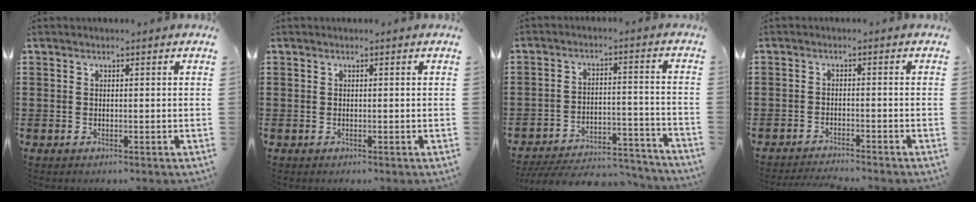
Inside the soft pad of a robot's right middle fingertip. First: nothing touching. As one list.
[{"total": 0.0}, {"total": 6.1, "force": [-5.8, 0.9, 1.8], "torque": [-0.037, 0.003, -0.116]}, {"total": 2.2, "force": [-2.2, -0.1, 0.2], "torque": [-0.006, 0.000, -0.045]}]